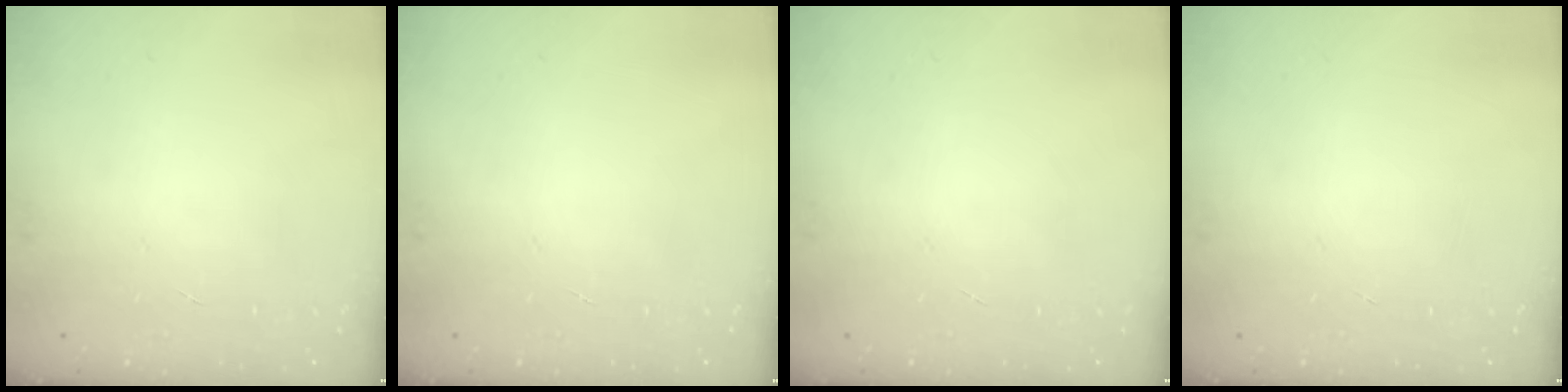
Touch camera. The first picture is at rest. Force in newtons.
{"total": 0.0}
{"total": 0.0}
{"total": 0.0}